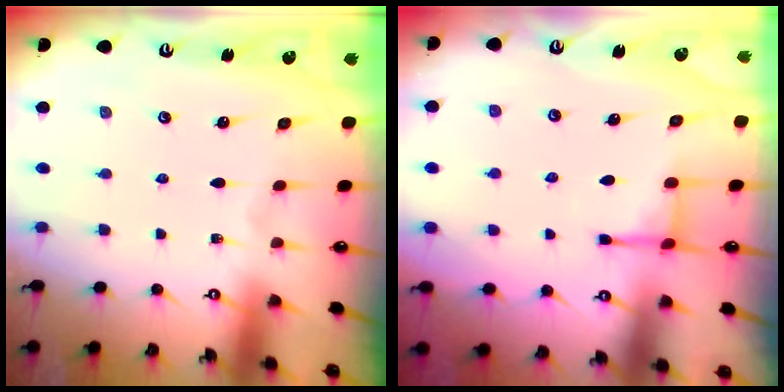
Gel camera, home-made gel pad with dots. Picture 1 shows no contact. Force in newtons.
{"total": 3.1, "press": 3.0, "slide": 0.7}